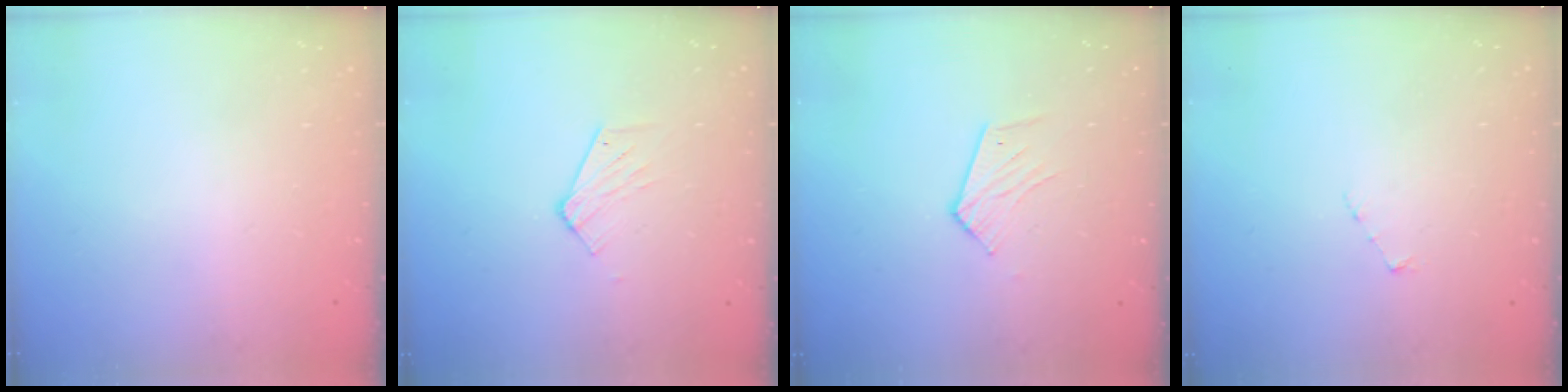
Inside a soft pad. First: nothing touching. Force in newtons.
{"total": 5.2, "press": 5.2, "slide": 0.4}
{"total": 5.4, "press": 5.4, "slide": 0.3}
{"total": 3.7, "press": 3.7, "slide": 0.3}